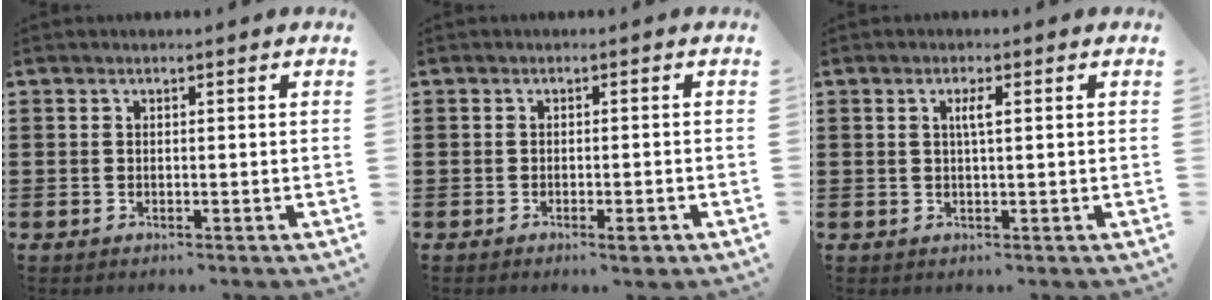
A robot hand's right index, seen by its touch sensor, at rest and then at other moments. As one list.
[{"total": 1.7, "force": [-1.1, 0.3, 1.3], "torque": [-0.023, -0.001, -0.020]}, {"total": 2.1, "force": [0.5, 0.3, 2.0], "torque": [-0.039, 0.002, 0.006]}]